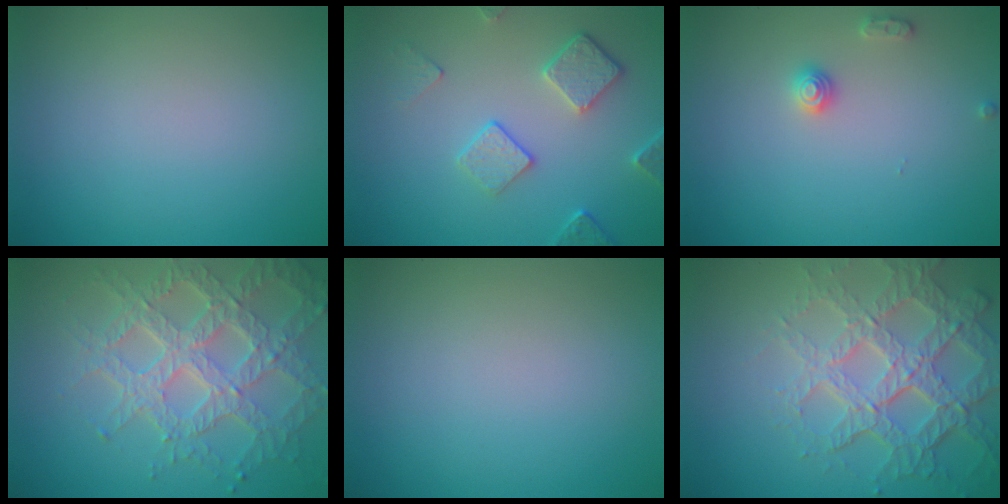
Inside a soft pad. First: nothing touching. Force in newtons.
{"total": 3.7, "press": 3.2, "slide": 2.0}
{"total": 1.4, "press": 1.4, "slide": 0.1}
{"total": 7.1, "press": 5.3, "slide": 4.7}
{"total": 0.0}
{"total": 7.4, "press": 5.2, "slide": 5.2}